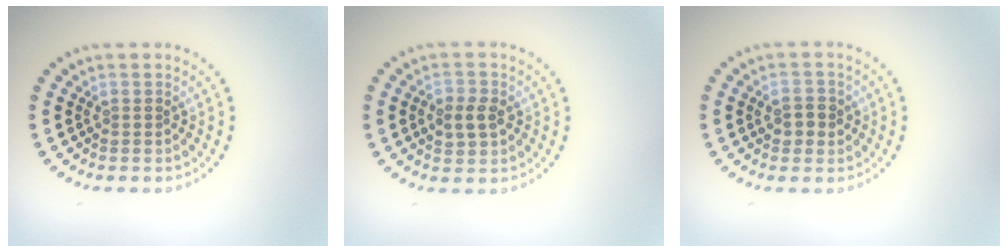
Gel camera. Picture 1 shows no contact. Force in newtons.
{"total": 2.5, "press": 2.5, "slide": 0.2}
{"total": 2.2, "press": 2.2, "slide": 0.3}